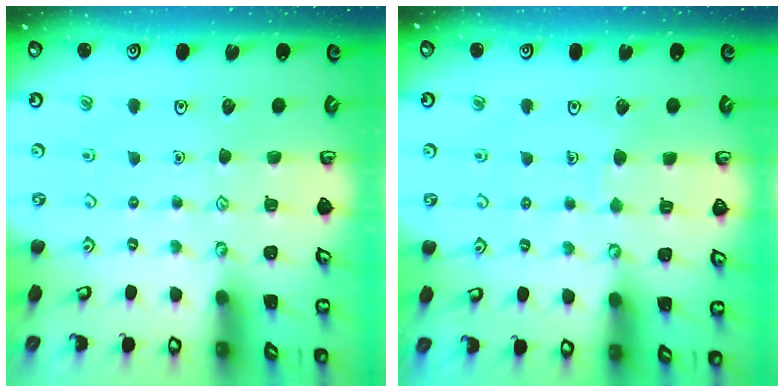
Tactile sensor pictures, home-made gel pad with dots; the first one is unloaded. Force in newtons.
{"total": 1.8, "press": 1.8, "slide": 0.0}